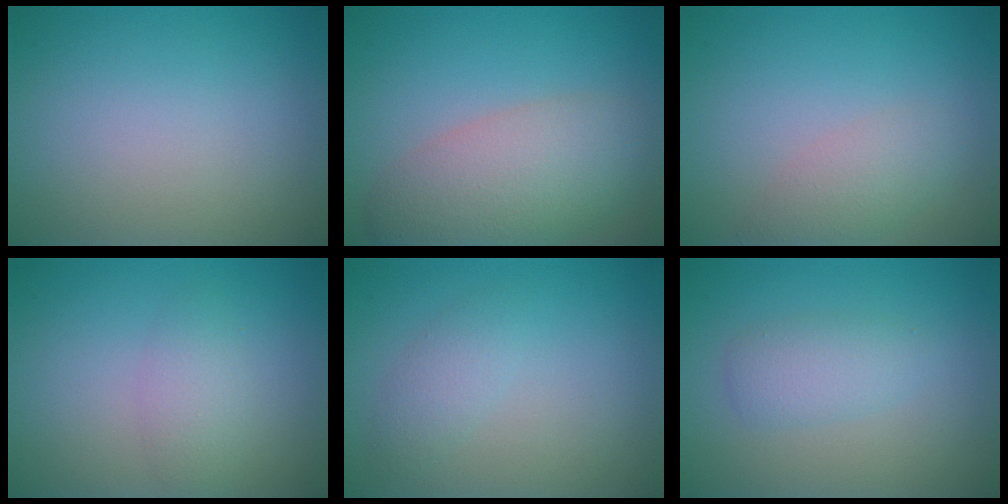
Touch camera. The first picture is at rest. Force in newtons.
{"total": 6.6, "press": 6.6, "slide": 0.5}
{"total": 2.4, "press": 2.4, "slide": 0.2}
{"total": 2.1, "press": 2.1, "slide": 0.1}
{"total": 1.7, "press": 1.7, "slide": 0.0}
{"total": 2.3, "press": 2.3, "slide": 0.1}